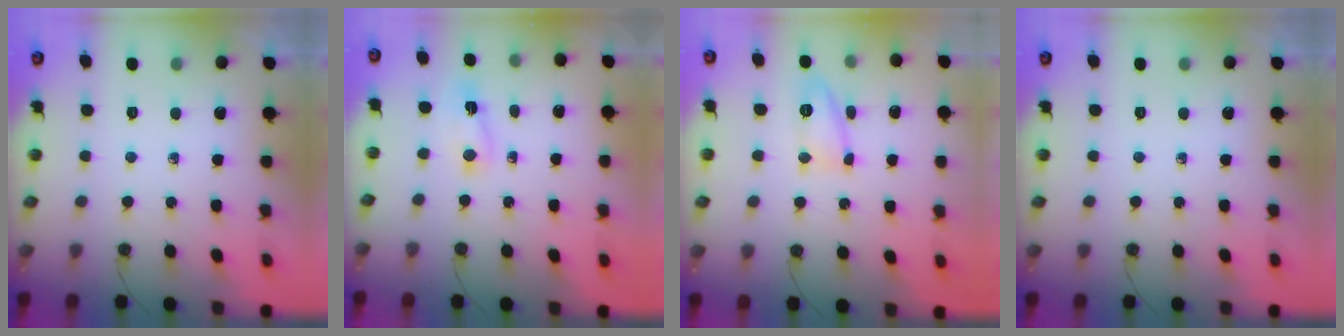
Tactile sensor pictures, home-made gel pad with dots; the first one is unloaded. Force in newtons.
{"total": 2.3, "press": 2.3, "slide": 0.4}
{"total": 10.5, "press": 10.5, "slide": 0.7}
{"total": 0.0}